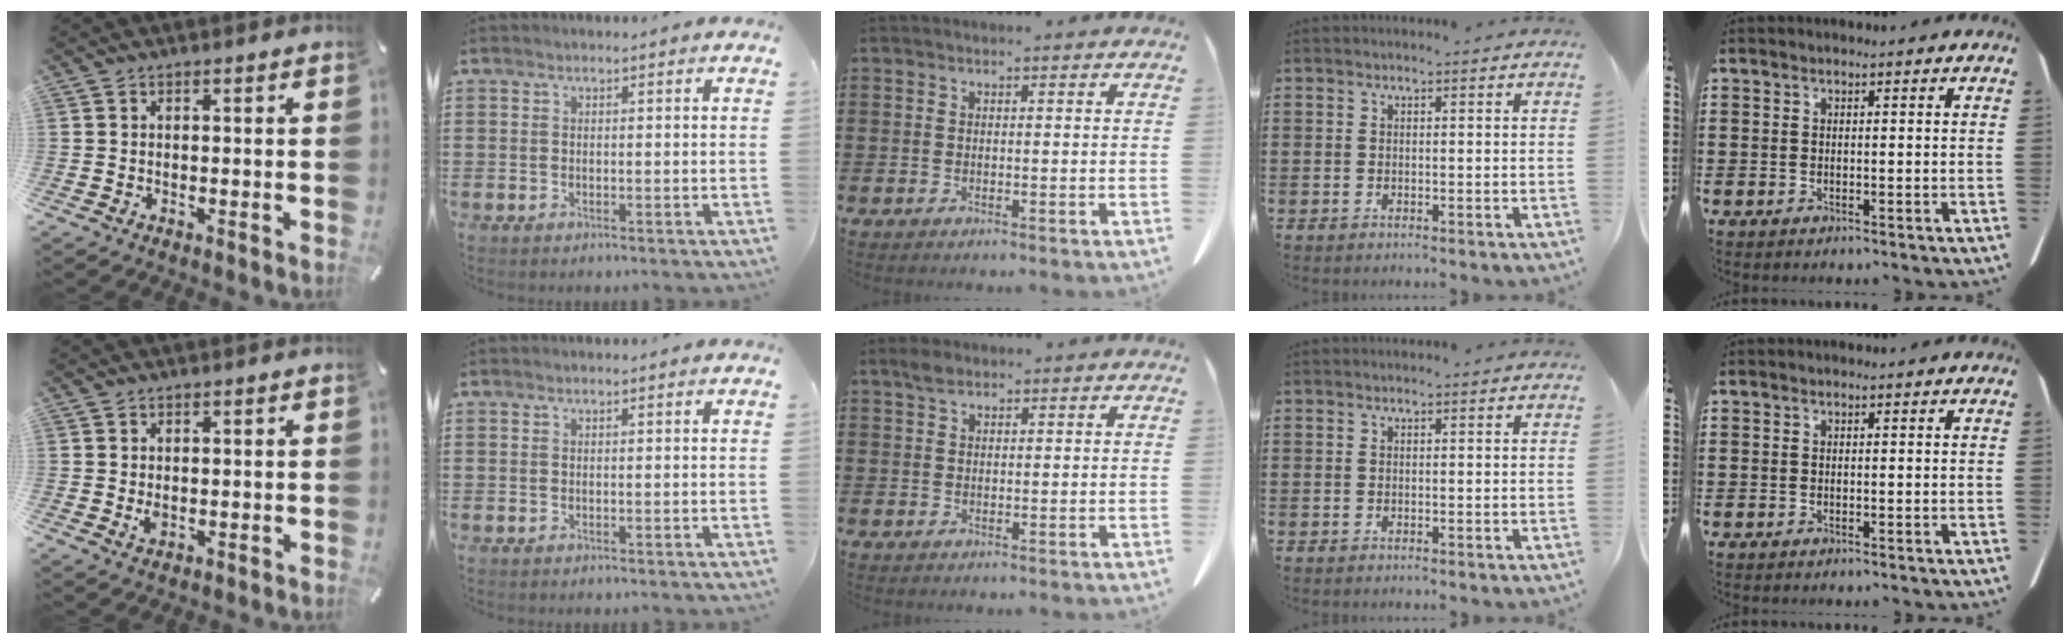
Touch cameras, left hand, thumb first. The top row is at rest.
{"thumb": {"total": 2.6, "force": [0.1, 2.0, 1.7], "torque": [-0.029, -0.002, 0.001]}, "middle": {"total": 1.8, "force": [1.2, 1.0, 0.9], "torque": [-0.022, 0.003, 0.023]}}